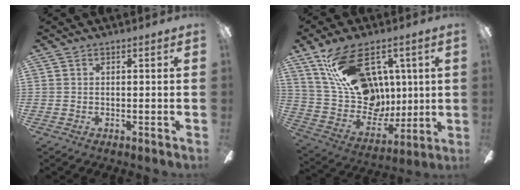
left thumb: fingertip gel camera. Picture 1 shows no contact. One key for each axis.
{"total": 22.6, "fx": 10.6, "fy": 14.3, "fz": 14.0, "tx": -0.267, "ty": -0.047, "tz": 0.195}